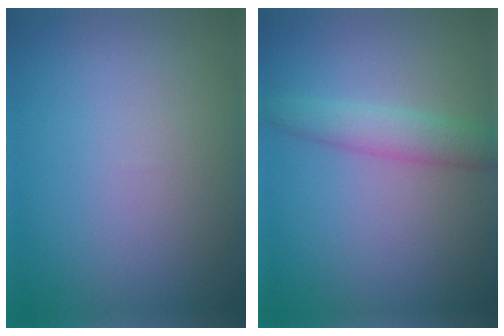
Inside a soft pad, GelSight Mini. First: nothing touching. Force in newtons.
{"total": 2.6, "press": 2.6, "slide": 0.1}